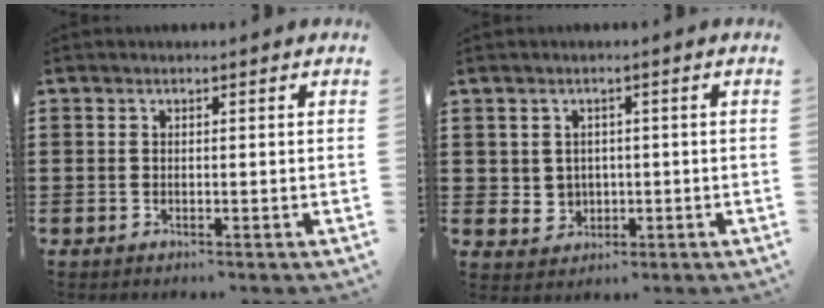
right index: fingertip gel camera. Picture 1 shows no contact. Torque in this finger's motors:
{"motor_torque": [1.00, 1.14, 0.08, 0.02]}